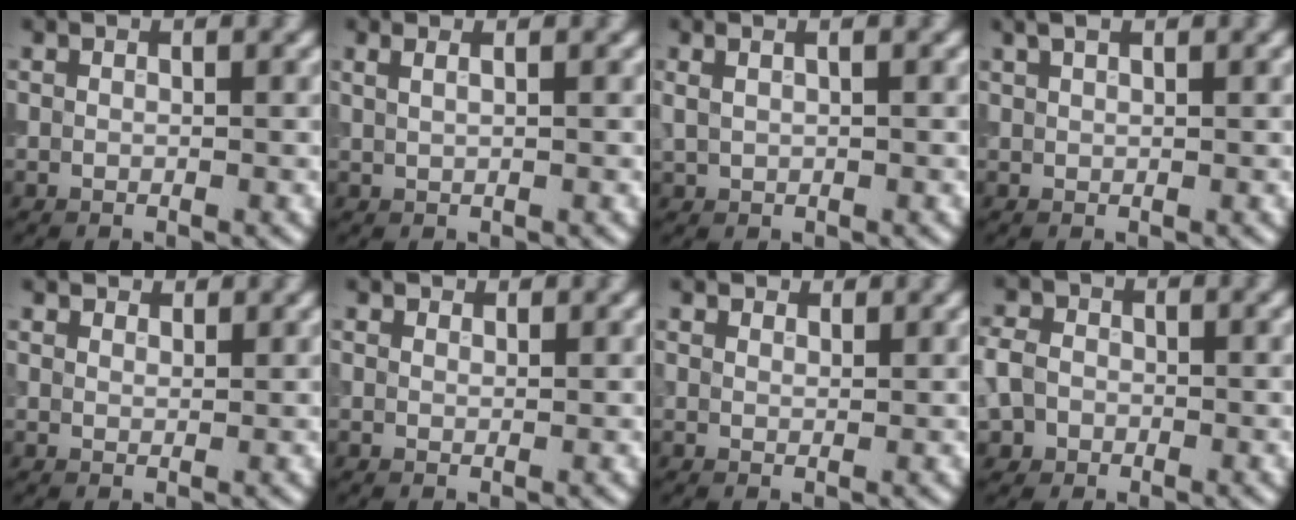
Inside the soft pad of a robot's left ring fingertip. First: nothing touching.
{"total": 2.8, "force": [1.6, 1.5, 1.8], "torque": [-0.006, 0.014, -0.004]}
{"total": 1.5, "force": [0.8, 0.6, 1.2], "torque": [-0.023, -0.002, 0.014]}
{"total": 1.7, "force": [1.2, 0.4, 1.2], "torque": [-0.018, 0.003, 0.022]}
{"total": 2.4, "force": [2.2, 0.9, 0.6], "torque": [-0.013, -0.006, 0.041]}
{"total": 1.2, "force": [1.1, 0.4, 0.2], "torque": [-0.005, -0.002, 0.010]}
{"total": 2.0, "force": [1.8, 0.8, 0.4], "torque": [-0.010, -0.006, 0.034]}
{"total": 4.1, "force": [-0.8, 3.6, 1.9], "torque": [-0.035, 0.007, -0.033]}